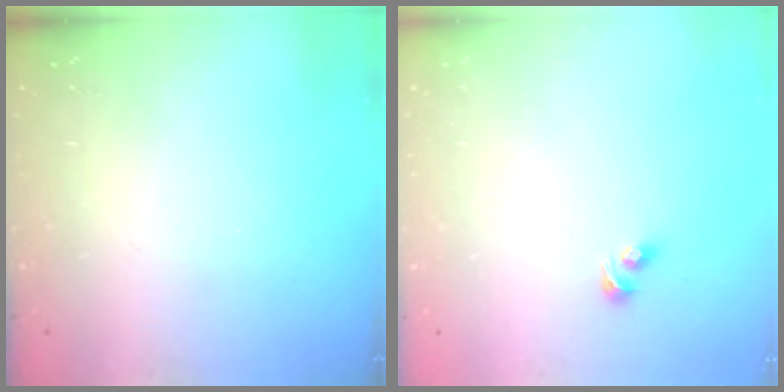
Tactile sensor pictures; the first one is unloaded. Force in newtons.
{"total": 2.4, "press": 2.2, "slide": 0.9}